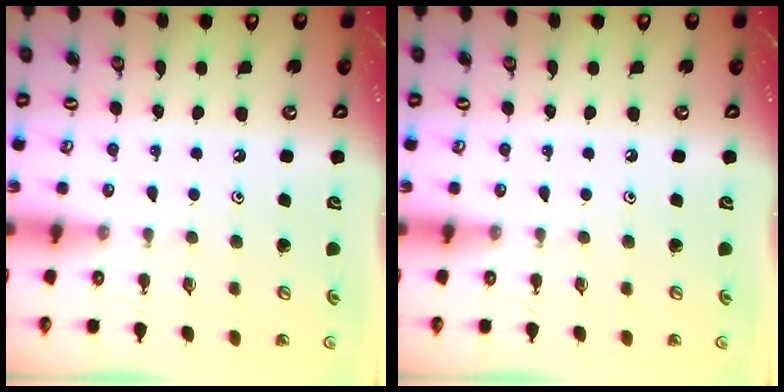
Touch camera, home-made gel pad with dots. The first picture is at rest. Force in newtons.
{"total": 0.0}